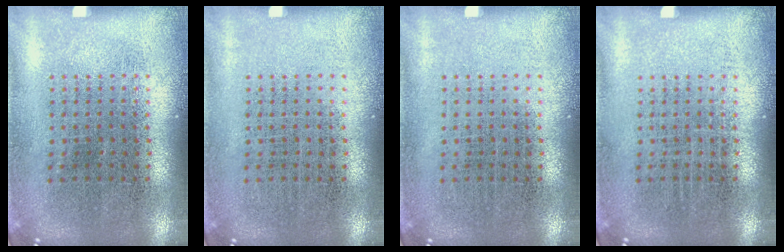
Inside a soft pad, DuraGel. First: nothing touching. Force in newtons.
{"total": 0.0}
{"total": 0.0}
{"total": 0.0}